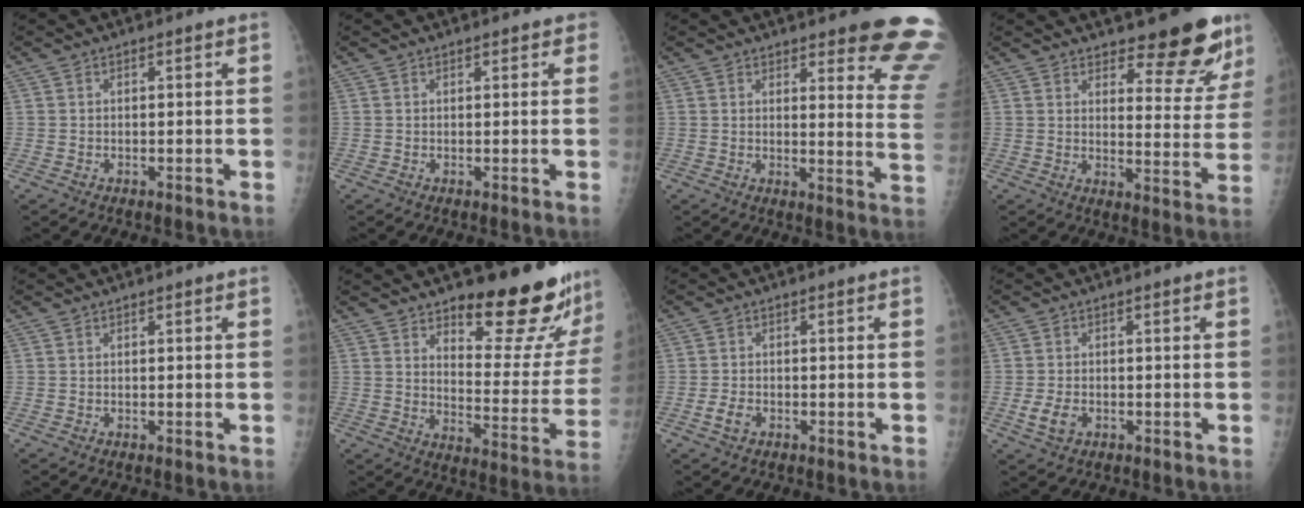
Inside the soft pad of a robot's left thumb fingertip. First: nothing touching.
{"total": 1.5, "force": [1.1, 0.7, 0.7], "torque": [0.003, -0.001, 0.009]}
{"total": 15.1, "force": [12.0, 3.0, 8.6], "torque": [-0.067, -0.094, 0.122]}
{"total": 12.7, "force": [9.8, 4.2, 7.1], "torque": [-0.047, -0.079, 0.127]}
{"total": 0.0}
{"total": 20.2, "force": [15.6, 6.0, 11.3], "torque": [-0.108, -0.123, 0.212]}
{"total": 2.3, "force": [-1.0, 1.5, 1.5], "torque": [-0.031, 0.003, -0.017]}
{"total": 3.3, "force": [-1.0, 2.2, 2.3], "torque": [-0.047, -0.001, -0.015]}